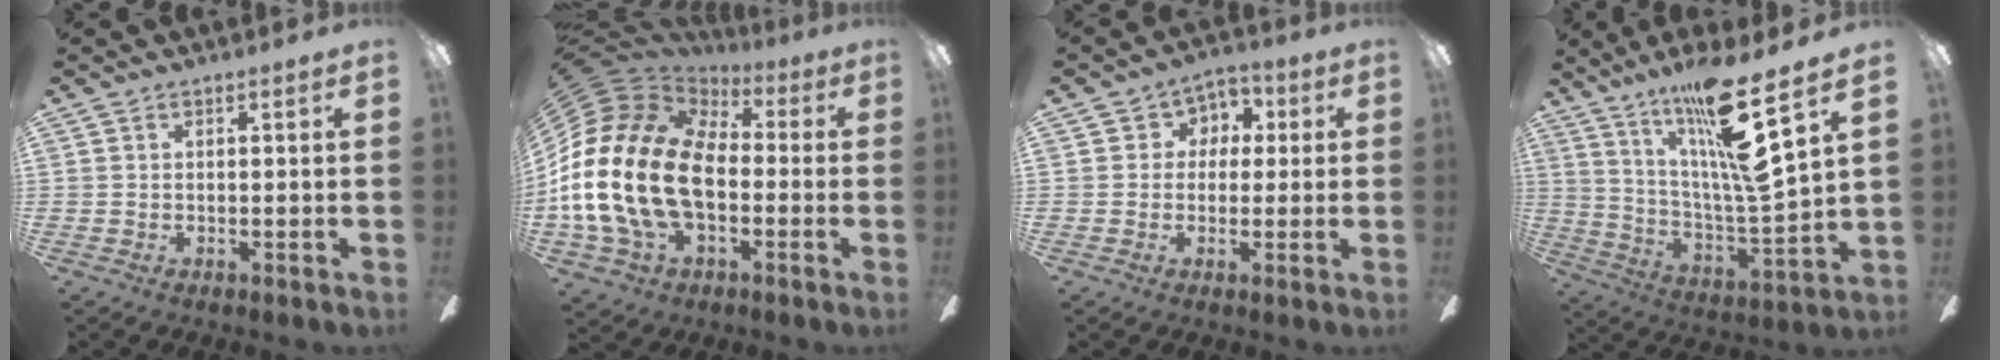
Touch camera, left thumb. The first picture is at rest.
{"total": 25.7, "force": [-2.4, 17.0, 19.1], "torque": [-0.414, 0.028, -0.036]}
{"total": 5.1, "force": [0.1, 4.9, 1.6], "torque": [-0.026, 0.014, -0.002]}
{"total": 20.6, "force": [13.7, 2.2, 15.2], "torque": [-0.283, -0.086, 0.208]}